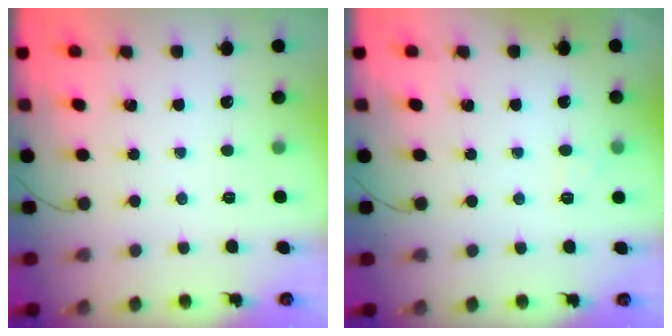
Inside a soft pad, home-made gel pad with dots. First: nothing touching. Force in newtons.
{"total": 5.0, "press": 4.9, "slide": 1.2}